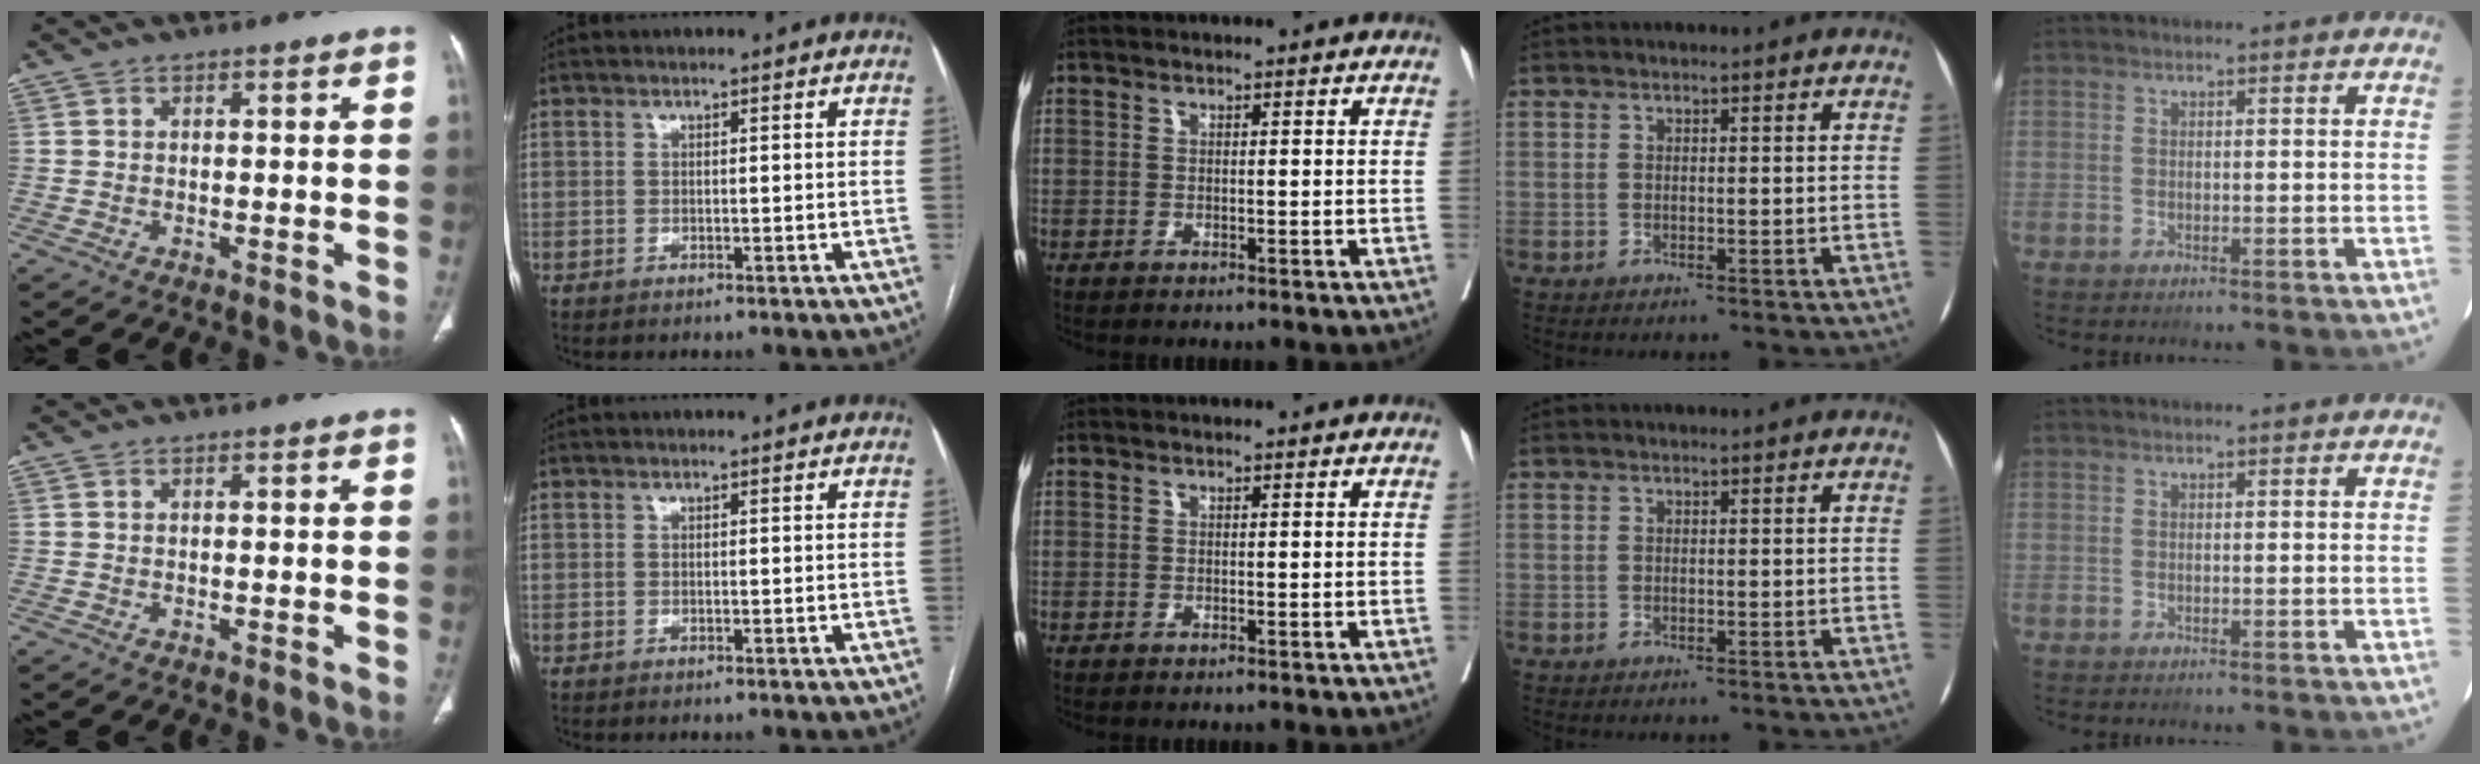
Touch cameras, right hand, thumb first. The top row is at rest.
{}